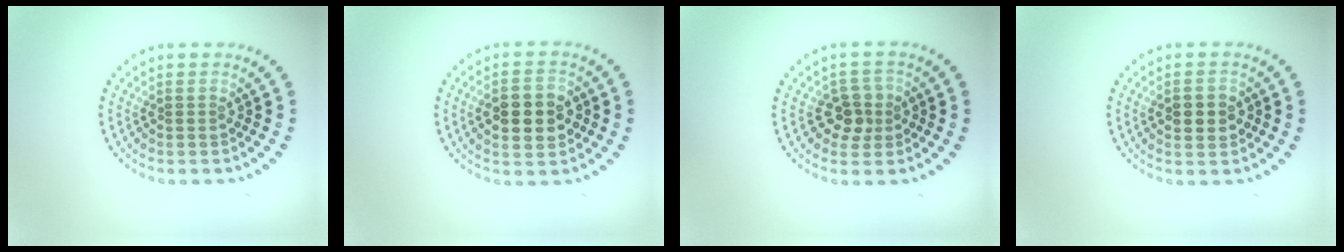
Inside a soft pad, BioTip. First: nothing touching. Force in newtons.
{"total": 5.2, "press": 5.2, "slide": 0.2}
{"total": 2.5, "press": 2.3, "slide": 0.9}
{"total": 2.5, "press": 2.5, "slide": 0.1}